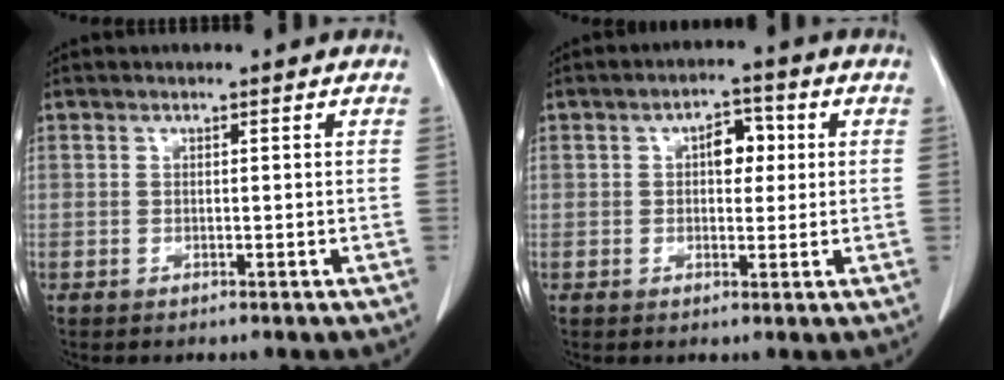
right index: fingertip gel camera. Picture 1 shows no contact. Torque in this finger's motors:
{"motor_torque": [0.17, -0.01, 0.12, 0.04]}